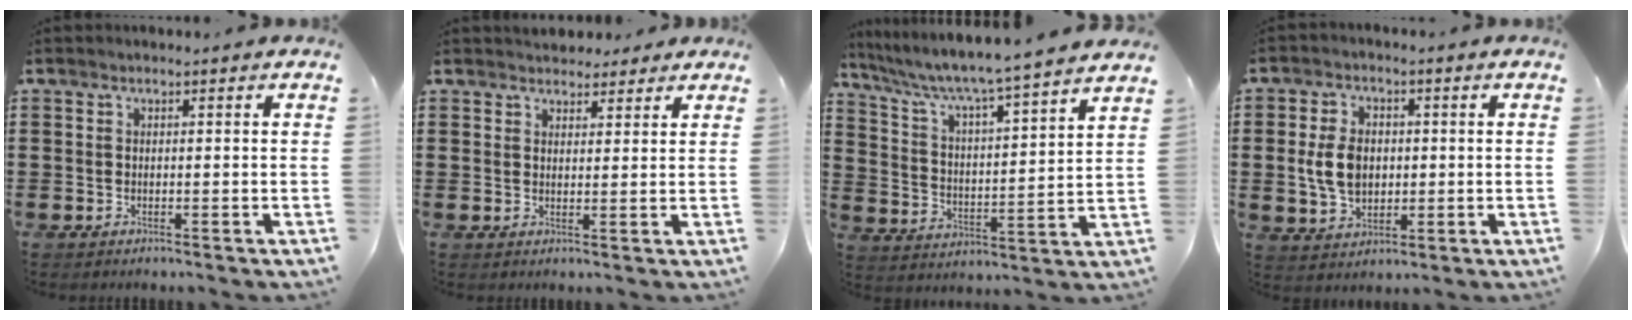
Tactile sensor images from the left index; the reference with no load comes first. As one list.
[{"total": 2.9, "force": [2.6, 1.3, 0.2], "torque": [-0.002, -0.001, 0.047]}, {"total": 4.9, "force": [4.4, -0.5, 2.1], "torque": [-0.065, -0.043, 0.063]}, {"total": 6.5, "force": [0.1, 4.6, 4.6], "torque": [-0.116, 0.007, -0.005]}]